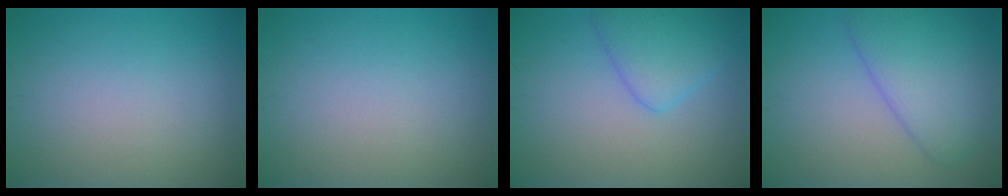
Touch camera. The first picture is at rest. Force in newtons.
{"total": 0.0}
{"total": 3.7, "press": 3.7, "slide": 0.2}
{"total": 5.6, "press": 5.6, "slide": 0.2}